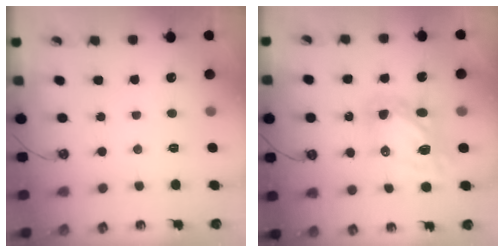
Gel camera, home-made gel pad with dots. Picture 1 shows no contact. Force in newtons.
{"total": 10.4, "press": 10.3, "slide": 0.9}